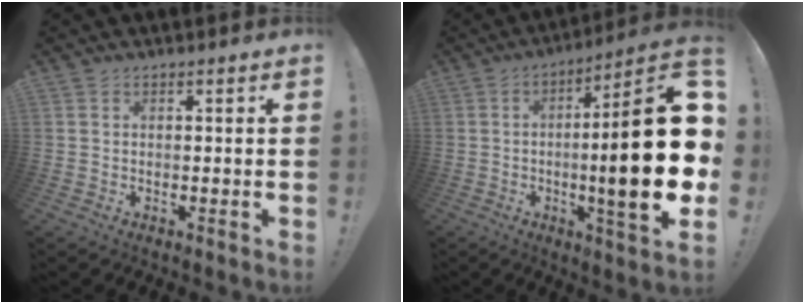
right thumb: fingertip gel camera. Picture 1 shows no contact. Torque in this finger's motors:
{"motor_torque": [1.72, 3.29, 2.21, -0.56, 0.60]}